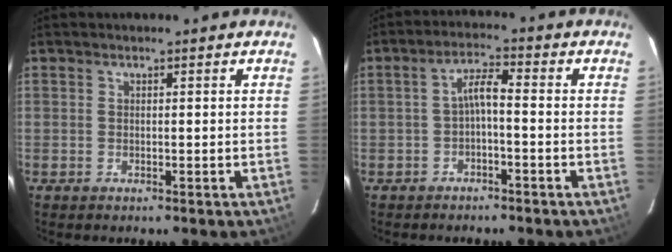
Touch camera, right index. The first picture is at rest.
{"total": 3.4, "force": [-1.4, 0.7, 3.0], "torque": [-0.066, 0.012, -0.025]}